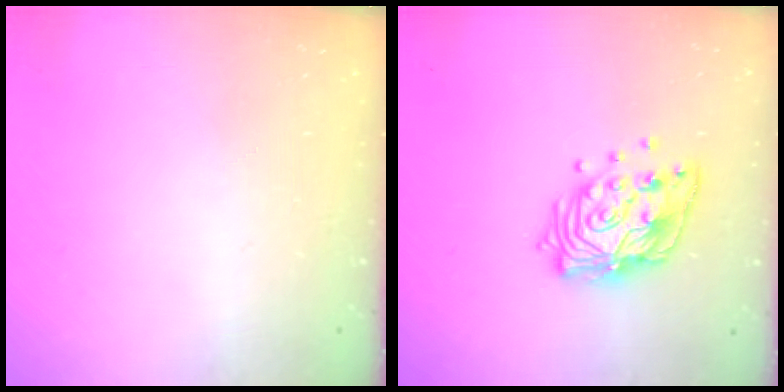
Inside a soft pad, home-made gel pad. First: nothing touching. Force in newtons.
{"total": 15.9, "press": 15.8, "slide": 1.8}